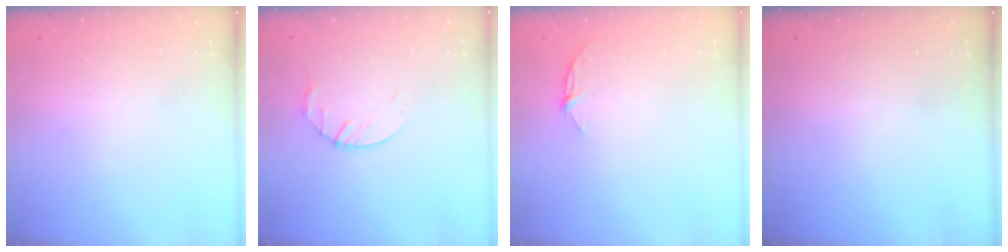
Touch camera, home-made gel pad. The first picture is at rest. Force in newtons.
{"total": 3.6, "press": 3.6, "slide": 0.6}
{"total": 4.9, "press": 4.8, "slide": 0.6}
{"total": 0.0}